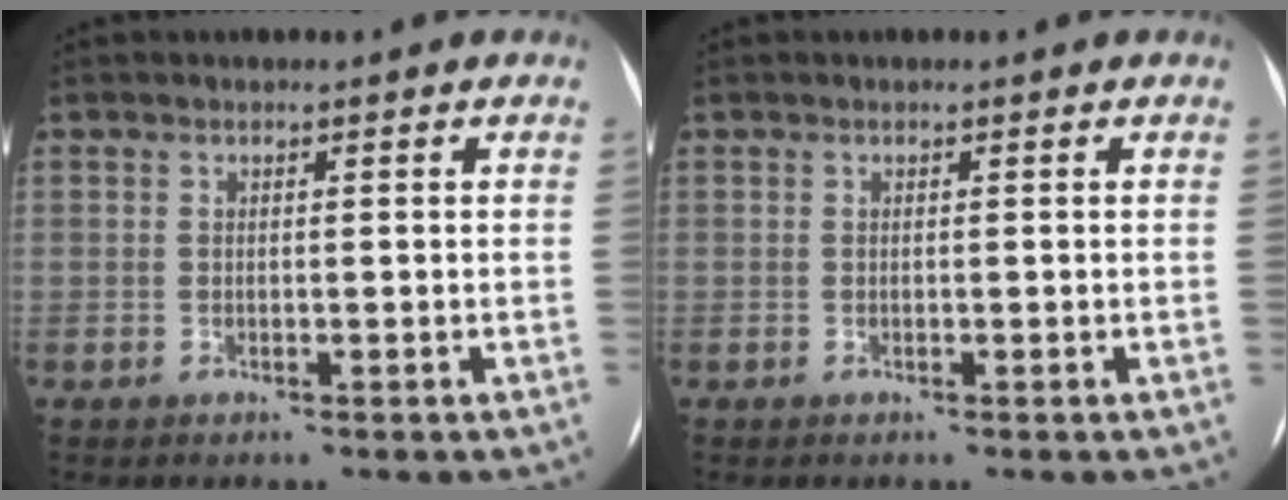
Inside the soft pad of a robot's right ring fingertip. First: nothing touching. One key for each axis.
{"total": 0.0}